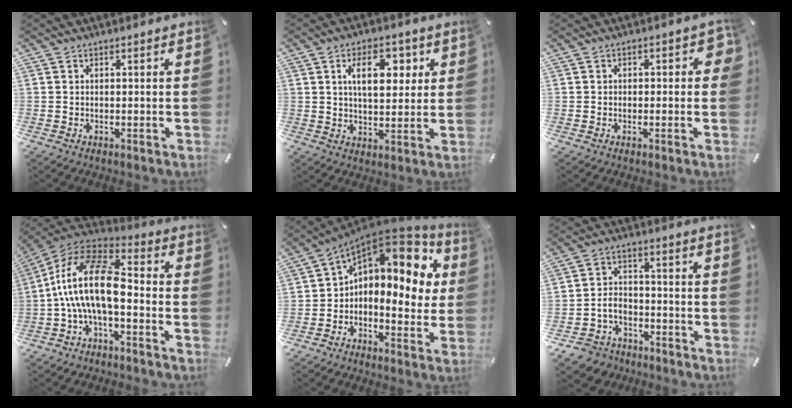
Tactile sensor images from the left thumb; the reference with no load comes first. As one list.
[{"total": 10.7, "force": [4.1, 5.9, 7.9], "torque": [-0.114, -0.006, 0.063]}, {"total": 3.0, "force": [-0.3, 1.9, 2.3], "torque": [-0.027, 0.005, -0.011]}, {"total": 18.1, "force": [-2.5, 8.5, 15.8], "torque": [-0.318, 0.019, -0.042]}, {"total": 12.6, "force": [4.4, 7.6, 9.1], "torque": [-0.137, -0.038, 0.072]}, {"total": 6.4, "force": [-3.8, 5.1, 1.1], "torque": [-0.028, 0.022, -0.074]}]